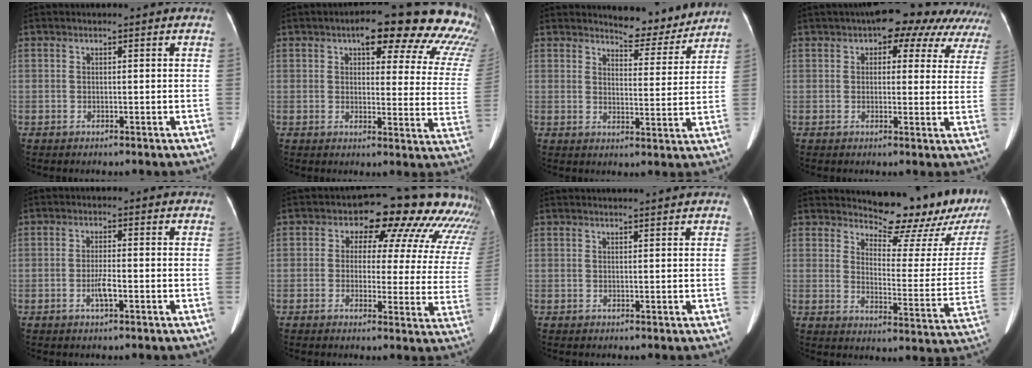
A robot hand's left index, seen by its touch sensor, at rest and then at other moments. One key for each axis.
{"total": 19.0, "fx": 15.4, "fy": 5.5, "fz": 9.7, "tx": -0.089, "ty": -0.020, "tz": 0.156}
{"total": 7.0, "fx": 6.9, "fy": 1.2, "fz": 0.6, "tx": -0.011, "ty": -0.014, "tz": 0.091}
{"total": 12.7, "fx": 9.7, "fy": 5.1, "fz": 6.3, "tx": -0.046, "ty": 0.027, "tz": 0.099}
{"total": 2.4, "fx": -0.9, "fy": 0.3, "fz": 2.2, "tx": -0.045, "ty": -0.001, "tz": -0.017}
{"total": 16.1, "fx": 10.7, "fy": 7.0, "fz": 9.8, "tx": -0.107, "ty": 0.023, "tz": 0.095}
{"total": 3.9, "fx": 3.7, "fy": -0.5, "fz": 1.1, "tx": -0.013, "ty": 0.015, "tz": 0.046}
{"total": 18.0, "fx": 16.1, "fy": 3.2, "fz": 7.4, "tx": -0.091, "ty": -0.078, "tz": 0.187}